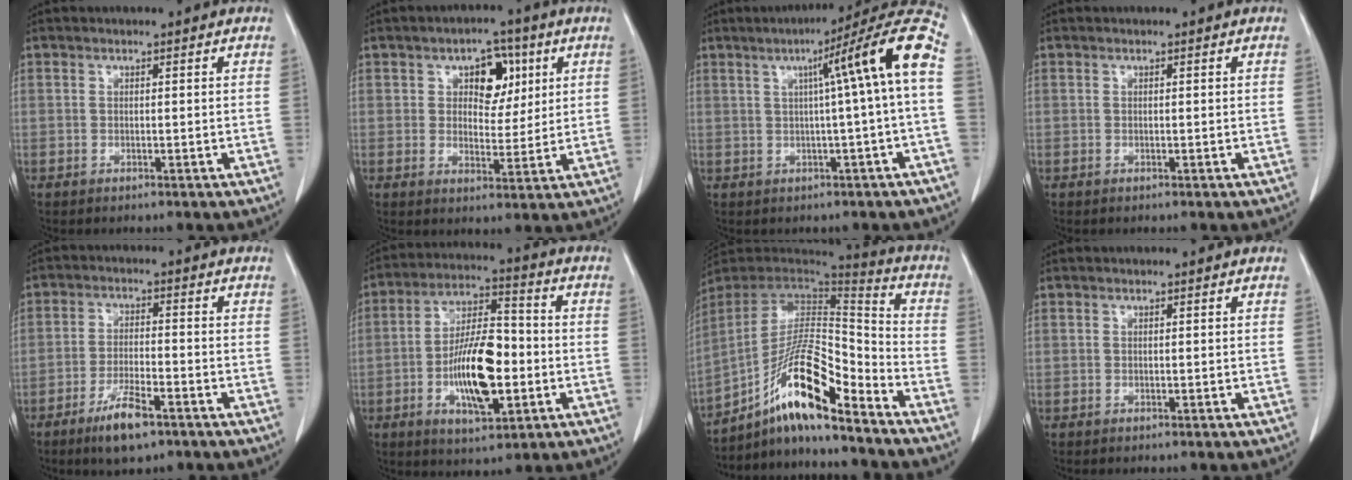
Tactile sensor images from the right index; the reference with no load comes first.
{"total": 6.6, "force": [2.5, 3.8, 4.8], "torque": [-0.062, 0.014, 0.039]}
{"total": 12.3, "force": [1.7, -1.7, 12.1], "torque": [-0.158, 0.030, 0.017]}
{"total": 0.0}
{"total": 5.9, "force": [-3.8, 1.2, 4.3], "torque": [-0.083, -0.007, -0.061]}
{"total": 13.7, "force": [-3.1, 4.5, 12.5], "torque": [-0.234, 0.007, -0.049]}
{"total": 16.1, "force": [-11.0, 1.9, 11.6], "torque": [-0.212, 0.010, -0.193]}
{"total": 0.0}